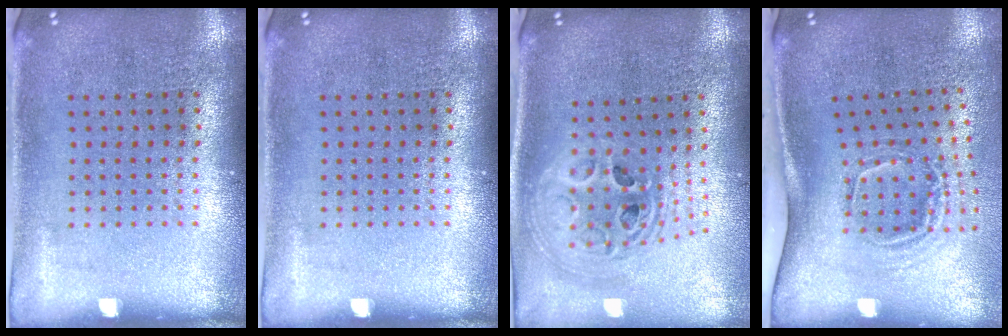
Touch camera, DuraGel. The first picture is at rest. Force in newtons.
{"total": 0.0}
{"total": 2.3, "press": 1.8, "slide": 1.5}
{"total": 2.1, "press": 1.3, "slide": 1.6}